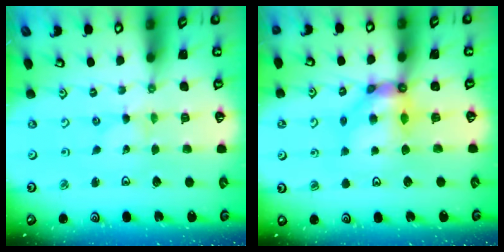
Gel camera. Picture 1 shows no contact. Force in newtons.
{"total": 9.6, "press": 9.5, "slide": 1.0}